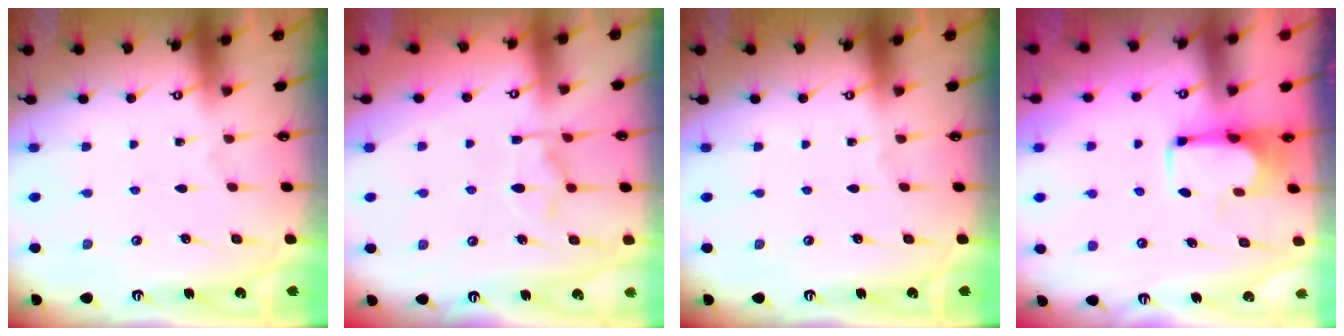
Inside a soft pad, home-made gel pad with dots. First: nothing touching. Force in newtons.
{"total": 5.1, "press": 4.9, "slide": 1.4}
{"total": 0.0}
{"total": 3.1, "press": 3.1, "slide": 0.4}